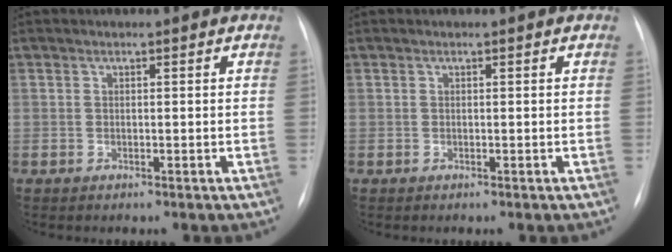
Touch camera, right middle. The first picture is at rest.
{"total": 0.0}